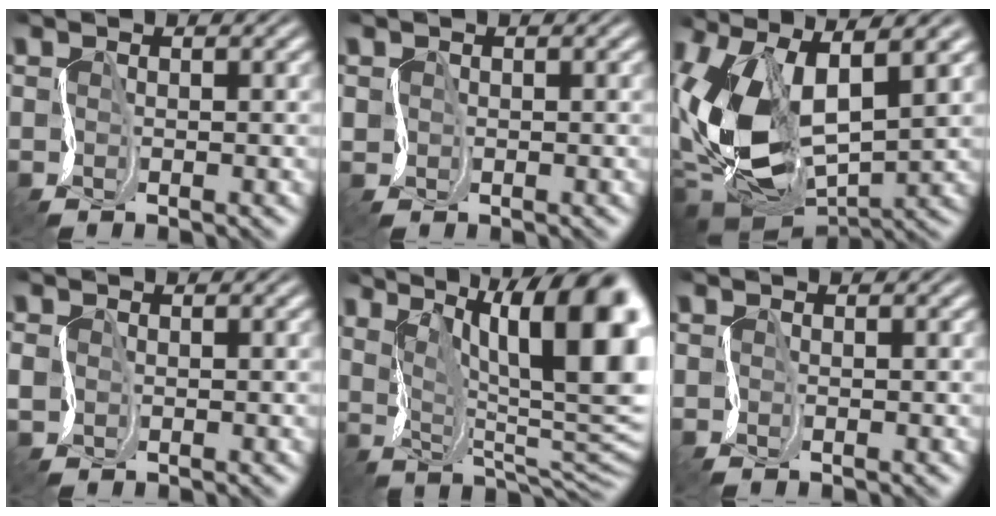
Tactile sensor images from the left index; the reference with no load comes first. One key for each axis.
{"total": 0.5, "fx": -0.1, "fy": 0.4, "fz": -0.4, "tx": 0.000, "ty": 0.002, "tz": 0.001}
{"total": 13.7, "fx": 1.3, "fy": 7.5, "fz": 11.4, "tx": -0.262, "ty": -0.012, "tz": 0.024}
{"total": 0.8, "fx": -0.4, "fy": 0.7, "fz": 0.0, "tx": -0.012, "ty": 0.000, "tz": -0.005}
{"total": 16.0, "fx": 5.1, "fy": 5.8, "fz": 14.0, "tx": -0.199, "ty": 0.022, "tz": 0.088}
{"total": 0.0}